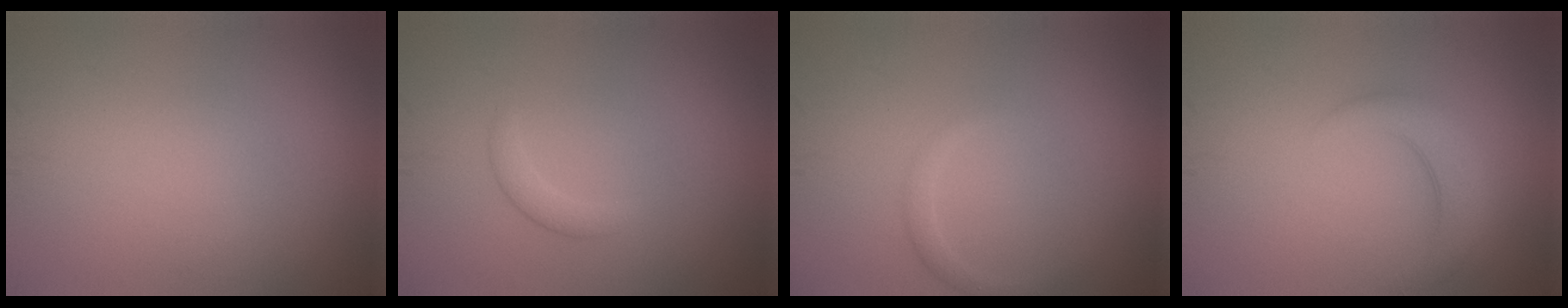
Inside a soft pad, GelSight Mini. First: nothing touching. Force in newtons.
{"total": 1.3, "press": 1.3, "slide": 0.0}
{"total": 1.2, "press": 1.2, "slide": 0.1}
{"total": 3.0, "press": 3.0, "slide": 0.3}